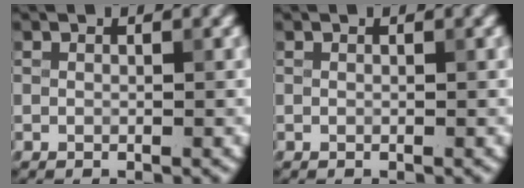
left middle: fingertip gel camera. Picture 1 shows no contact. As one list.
[{"total": 0.0}]